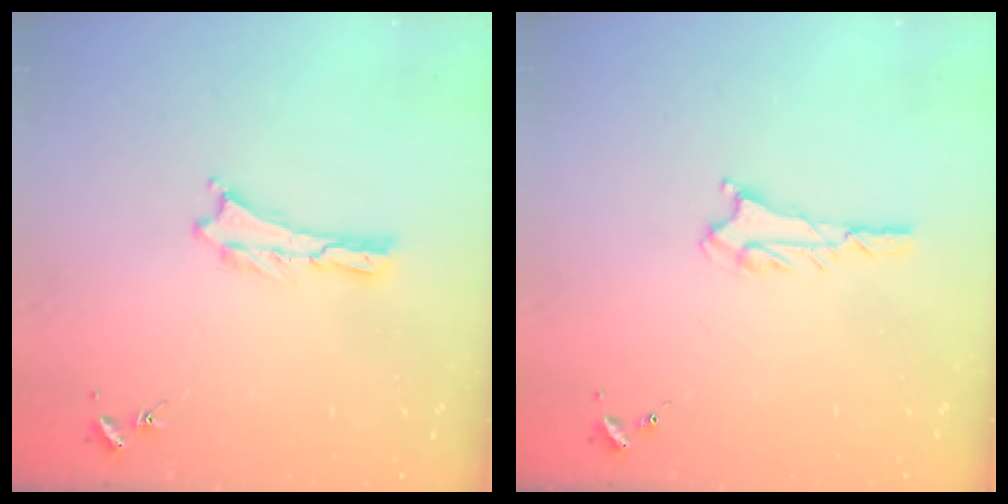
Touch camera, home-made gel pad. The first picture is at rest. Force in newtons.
{"total": 1.8, "press": 1.8, "slide": 0.2}